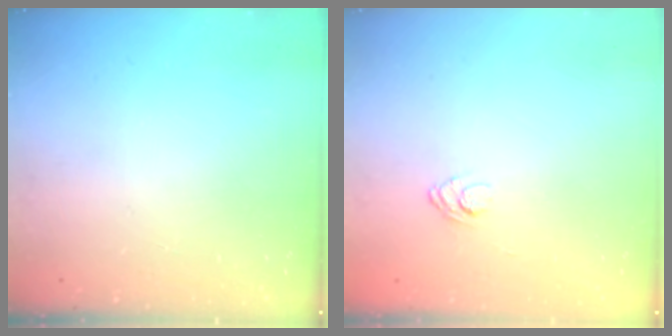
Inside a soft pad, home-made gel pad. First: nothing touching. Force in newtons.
{"total": 3.8, "press": 3.5, "slide": 1.4}